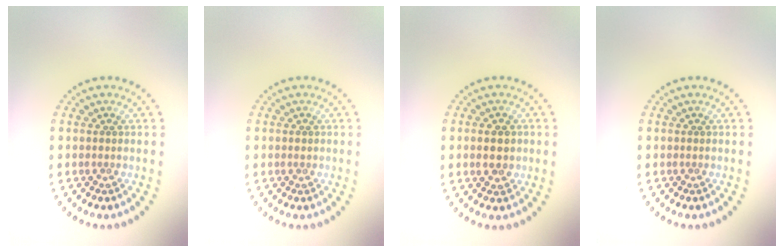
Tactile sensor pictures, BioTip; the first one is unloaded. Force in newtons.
{"total": 0.6, "press": 0.6, "slide": 0.2}
{"total": 2.2, "press": 2.2, "slide": 0.1}
{"total": 0.0}